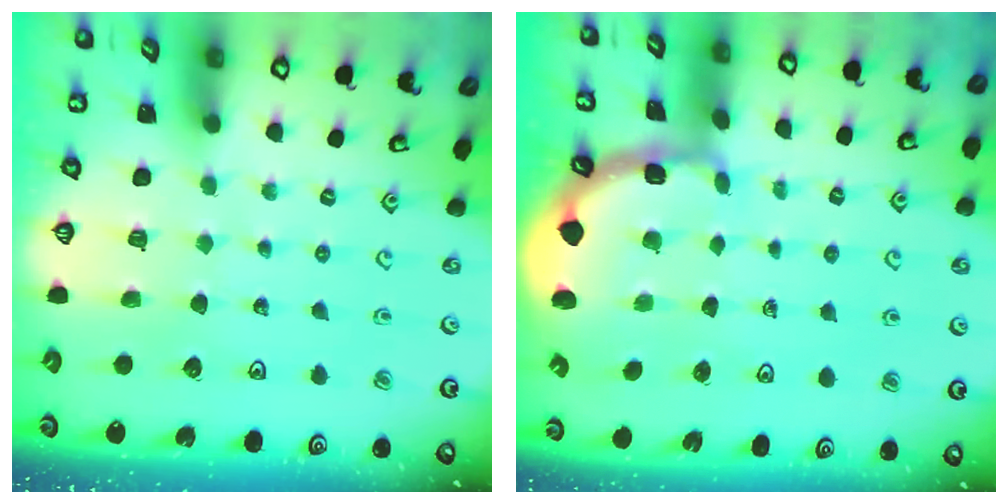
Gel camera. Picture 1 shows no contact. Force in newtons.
{"total": 1.9, "press": 1.9, "slide": 0.2}